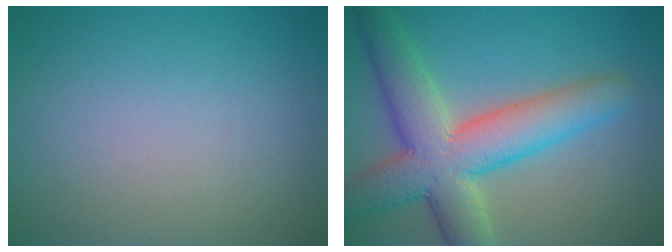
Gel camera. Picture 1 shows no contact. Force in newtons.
{"total": 9.5, "press": 9.5, "slide": 0.7}